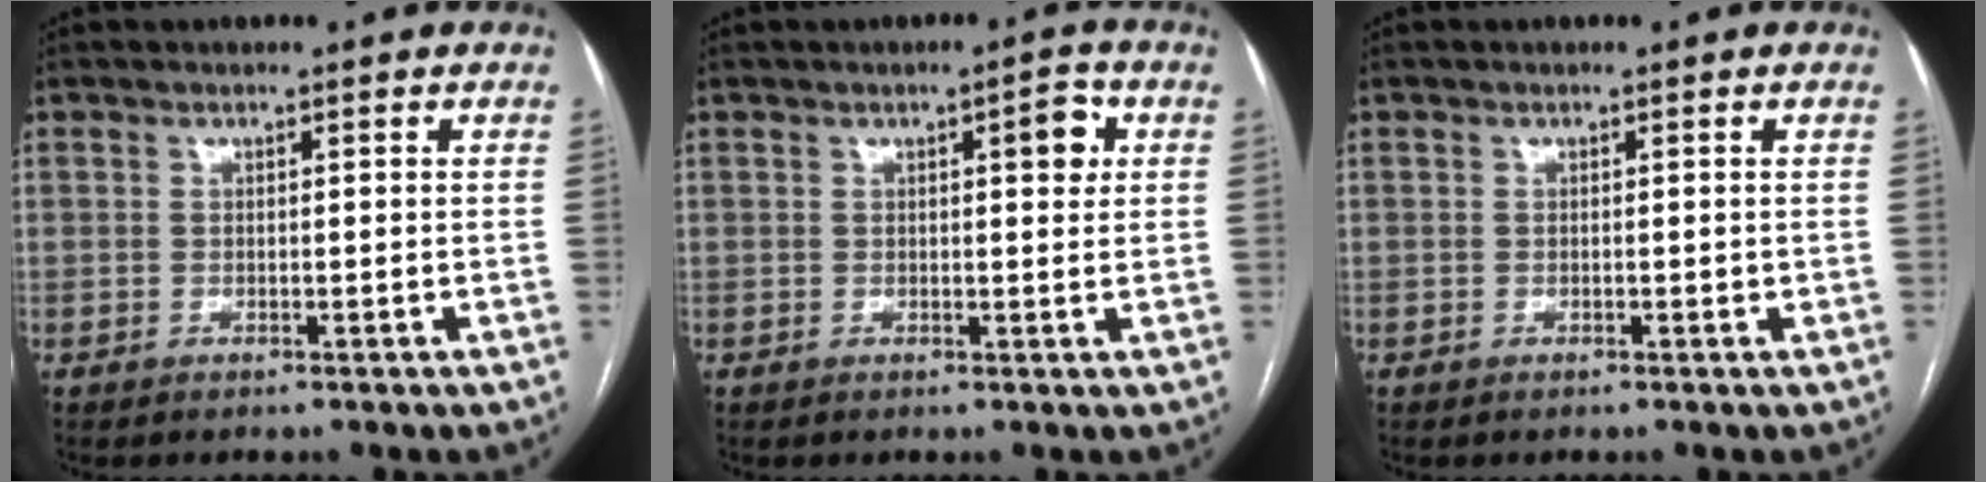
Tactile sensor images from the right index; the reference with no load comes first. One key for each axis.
{"total": 3.6, "fx": 1.1, "fy": 1.0, "fz": 3.2, "tx": -0.041, "ty": 0.004, "tz": 0.013}
{"total": 0.5, "fx": 0.0, "fy": 0.3, "fz": 0.5, "tx": -0.007, "ty": -0.001, "tz": 0.000}